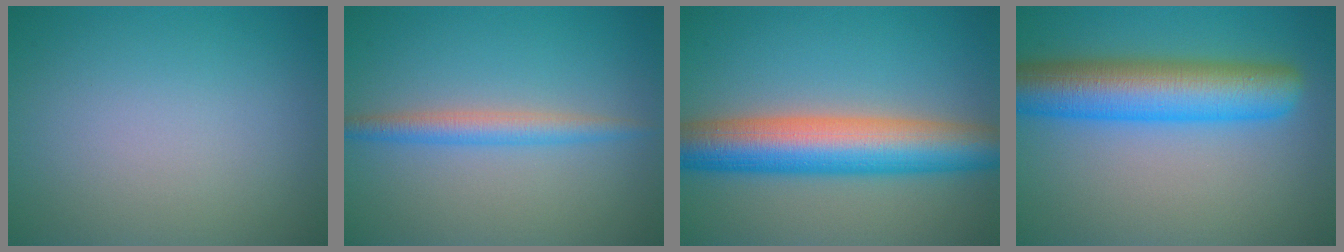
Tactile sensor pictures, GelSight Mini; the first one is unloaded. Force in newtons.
{"total": 2.5, "press": 2.5, "slide": 0.1}
{"total": 9.4, "press": 9.4, "slide": 0.3}
{"total": 8.7, "press": 8.7, "slide": 0.2}